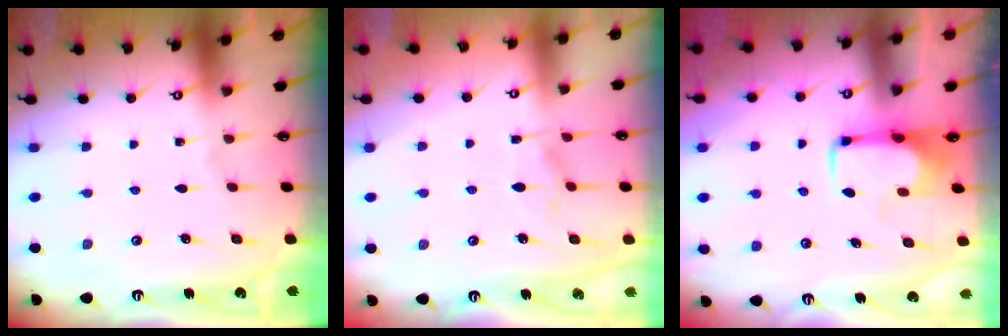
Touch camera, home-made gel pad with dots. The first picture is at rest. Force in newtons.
{"total": 1.6, "press": 1.3, "slide": 0.9}
{"total": 2.0, "press": 1.9, "slide": 0.4}